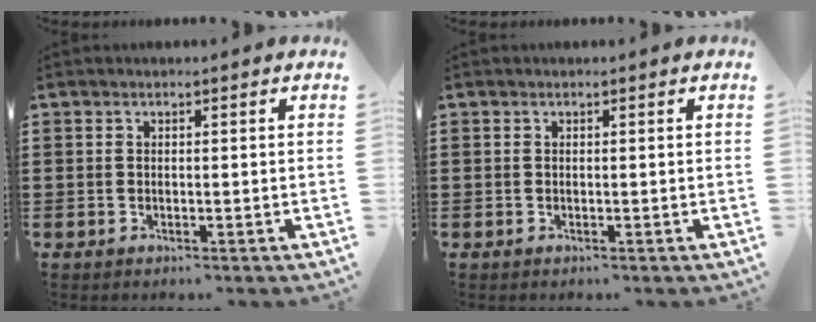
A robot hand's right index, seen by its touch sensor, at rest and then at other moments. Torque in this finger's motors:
{"motor_torque": [1.12, 1.01, -0.01, -0.01]}